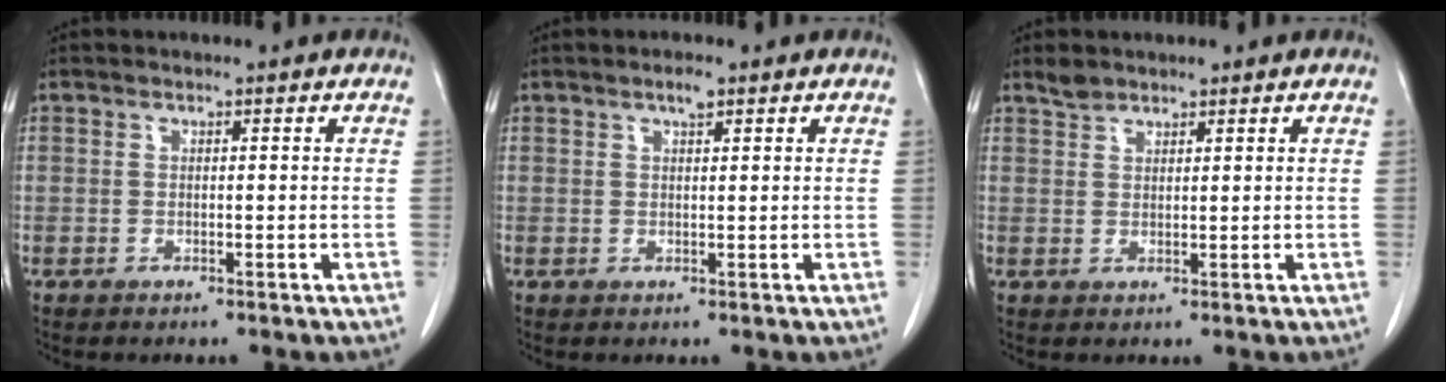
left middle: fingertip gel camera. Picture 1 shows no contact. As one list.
[{"total": 1.6, "force": [1.1, 0.3, 1.1], "torque": [-0.022, 0.001, 0.019]}, {"total": 2.0, "force": [1.8, 0.8, 0.3], "torque": [-0.009, 0.005, 0.034]}]